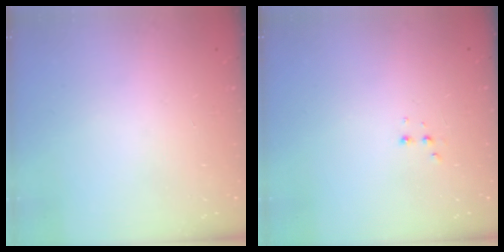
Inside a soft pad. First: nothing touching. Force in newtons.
{"total": 2.9, "press": 2.7, "slide": 1.0}